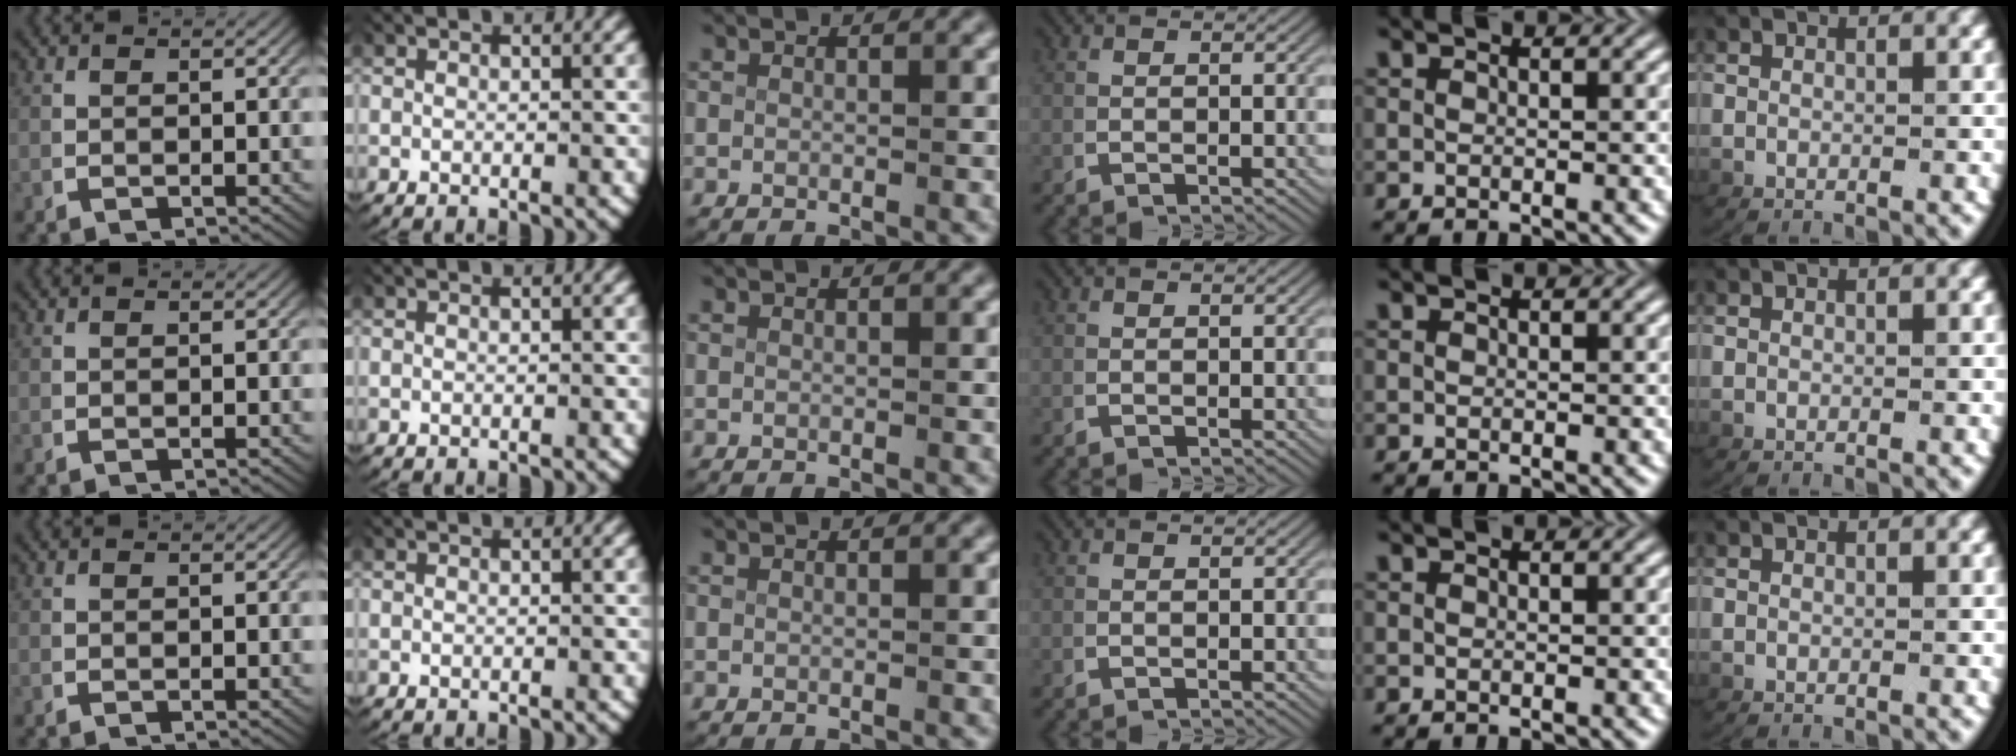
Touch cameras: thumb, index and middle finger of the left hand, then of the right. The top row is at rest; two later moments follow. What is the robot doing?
{"motion": "lift_and_place", "object": "keyboard"}